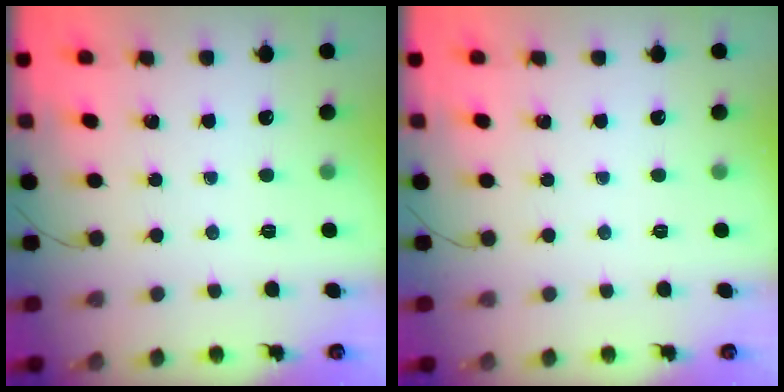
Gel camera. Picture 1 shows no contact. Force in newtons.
{"total": 0.0}